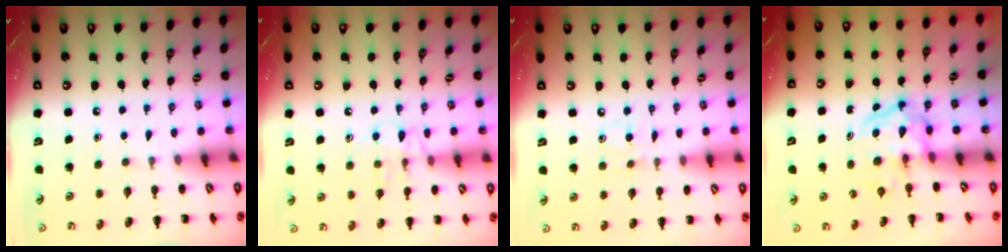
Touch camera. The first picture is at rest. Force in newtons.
{"total": 8.9, "press": 8.9, "slide": 0.7}
{"total": 4.5, "press": 4.3, "slide": 1.5}
{"total": 3.8, "press": 3.8, "slide": 0.4}